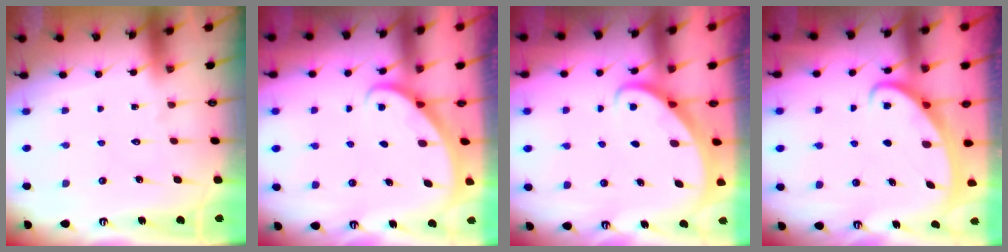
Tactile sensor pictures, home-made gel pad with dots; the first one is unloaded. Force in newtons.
{"total": 2.0, "press": 2.0, "slide": 0.1}
{"total": 2.3, "press": 2.3, "slide": 0.3}
{"total": 2.5, "press": 2.4, "slide": 0.3}